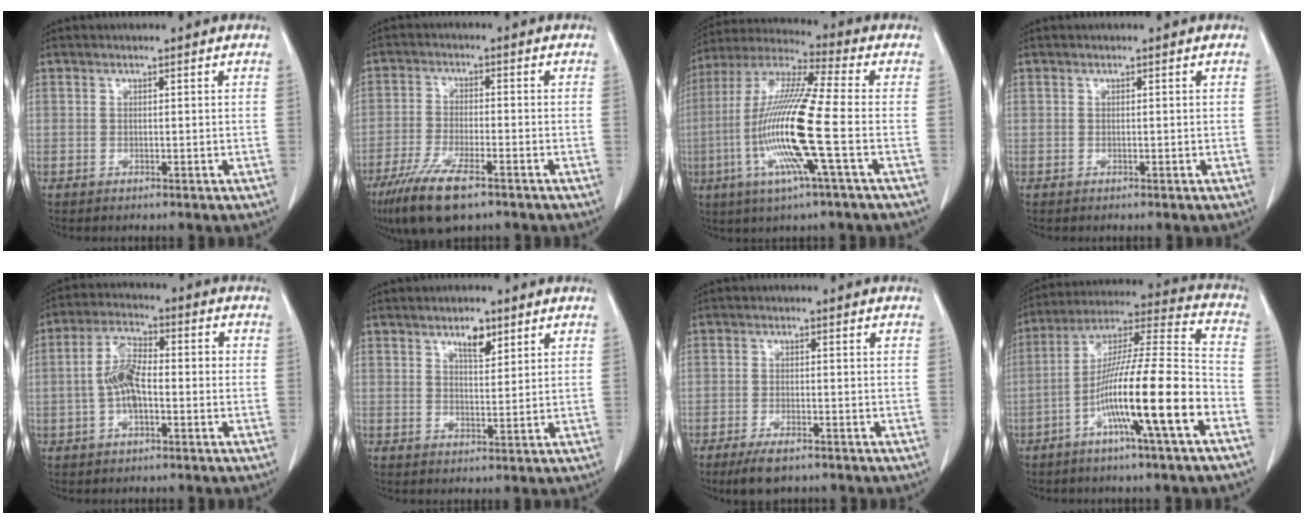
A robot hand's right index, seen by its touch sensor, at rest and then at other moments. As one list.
[{"total": 9.9, "force": [-6.5, 2.2, 7.1], "torque": [-0.135, -0.021, -0.111]}, {"total": 16.5, "force": [-3.9, -0.2, 16.0], "torque": [-0.332, -0.011, -0.086]}, {"total": 0.0}, {"total": 7.4, "force": [-1.1, 3.1, 6.6], "torque": [-0.142, 0.022, -0.024]}, {"total": 3.7, "force": [2.4, 1.3, 2.5], "torque": [-0.043, -0.001, 0.040]}, {"total": 4.6, "force": [-3.3, 1.4, 2.8], "torque": [-0.051, -0.005, -0.053]}, {"total": 17.5, "force": [-6.9, 0.0, 16.0], "torque": [-0.283, 0.002, -0.122]}]